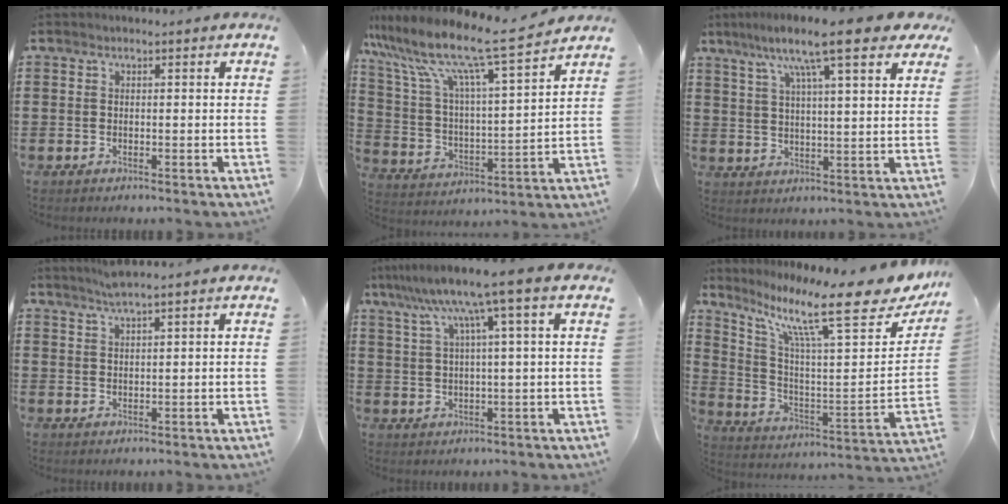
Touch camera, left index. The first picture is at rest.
{"total": 11.8, "force": [9.7, 0.6, 6.6], "torque": [-0.167, -0.065, 0.160]}
{"total": 12.1, "force": [8.3, 2.2, 8.5], "torque": [-0.165, -0.017, 0.133]}
{"total": 2.5, "force": [2.2, -0.2, 1.3], "torque": [-0.029, 0.001, 0.041]}
{"total": 9.1, "force": [4.7, -0.3, 7.7], "torque": [-0.163, -0.011, 0.076]}
{"total": 15.0, "force": [10.3, 2.0, 10.6], "torque": [-0.208, -0.068, 0.158]}